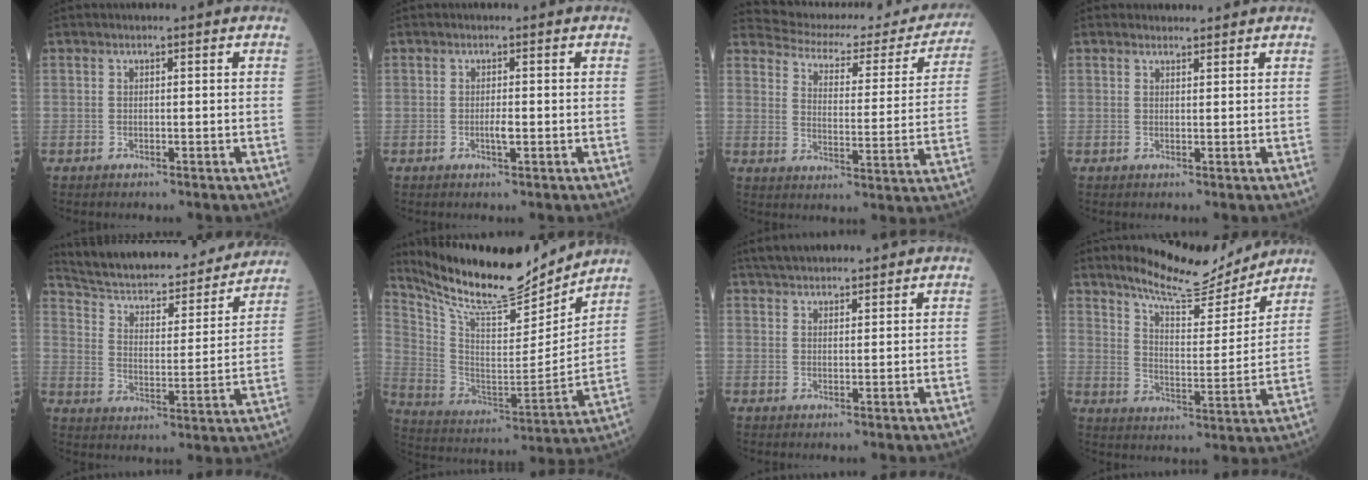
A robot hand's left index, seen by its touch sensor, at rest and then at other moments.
{"total": 1.3, "force": [-0.2, 0.1, 1.3], "torque": [-0.026, -0.002, -0.003]}
{"total": 22.1, "force": [20.9, 5.4, 4.6], "torque": [-0.057, -0.054, 0.246]}
{"total": 1.6, "force": [1.5, 0.4, 0.0], "torque": [-0.010, 0.006, 0.025]}
{"total": 22.7, "force": [20.8, 4.6, 7.9], "torque": [-0.136, 0.004, 0.301]}
{"total": 19.8, "force": [18.2, 3.0, 7.0], "torque": [-0.152, -0.020, 0.308]}
{"total": 9.3, "force": [8.4, 1.9, 3.6], "torque": [-0.058, 0.036, 0.132]}
{"total": 12.9, "force": [12.1, 1.6, 3.9], "torque": [-0.069, -0.008, 0.190]}